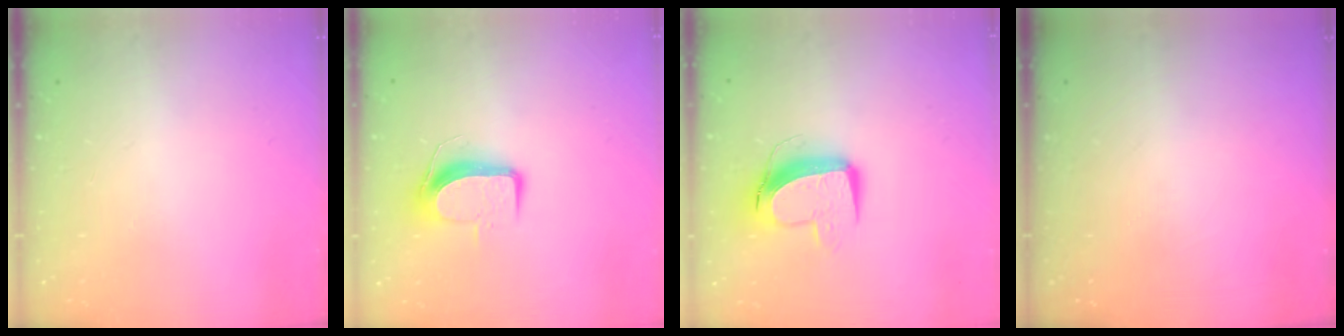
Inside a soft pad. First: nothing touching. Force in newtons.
{"total": 9.2, "press": 9.2, "slide": 0.7}
{"total": 11.1, "press": 11.0, "slide": 1.3}
{"total": 0.0}